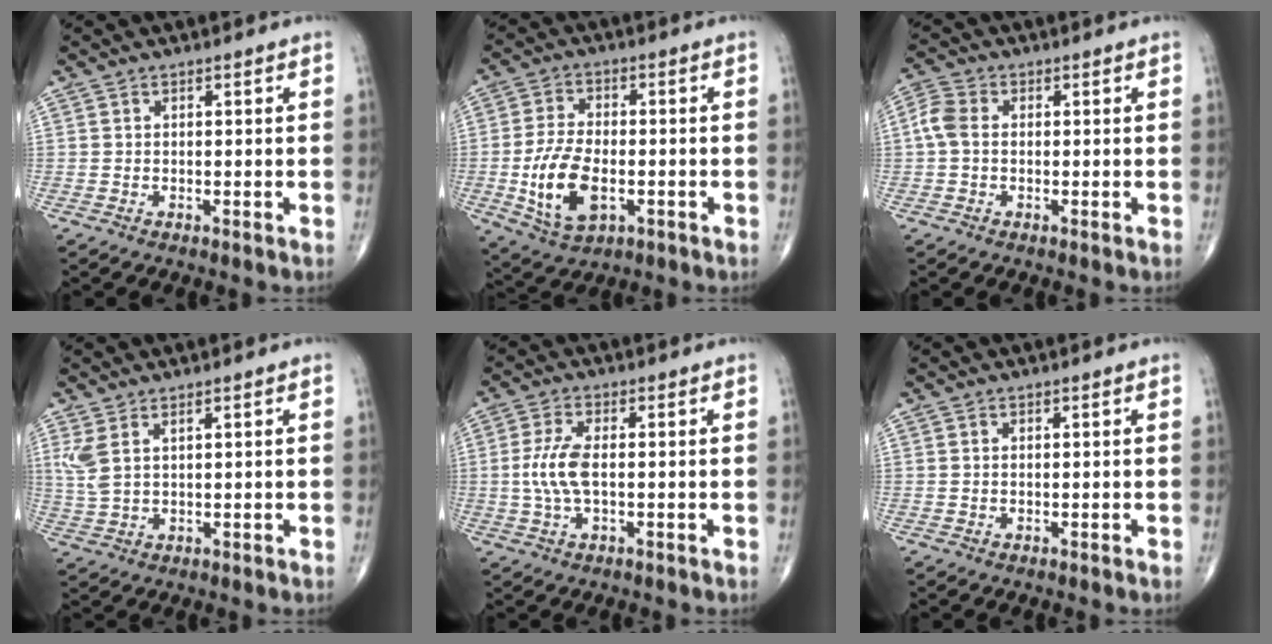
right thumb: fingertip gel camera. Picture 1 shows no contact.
{"total": 11.7, "force": [-2.7, 6.3, 9.4], "torque": [-0.182, 0.004, -0.042]}
{"total": 4.2, "force": [0.0, 2.9, 3.0], "torque": [-0.072, 0.011, -0.009]}
{"total": 4.3, "force": [1.8, 2.3, 3.2], "torque": [-0.079, 0.000, 0.045]}
{"total": 6.2, "force": [-0.2, 2.4, 5.7], "torque": [-0.138, 0.003, -0.009]}
{"total": 0.0}